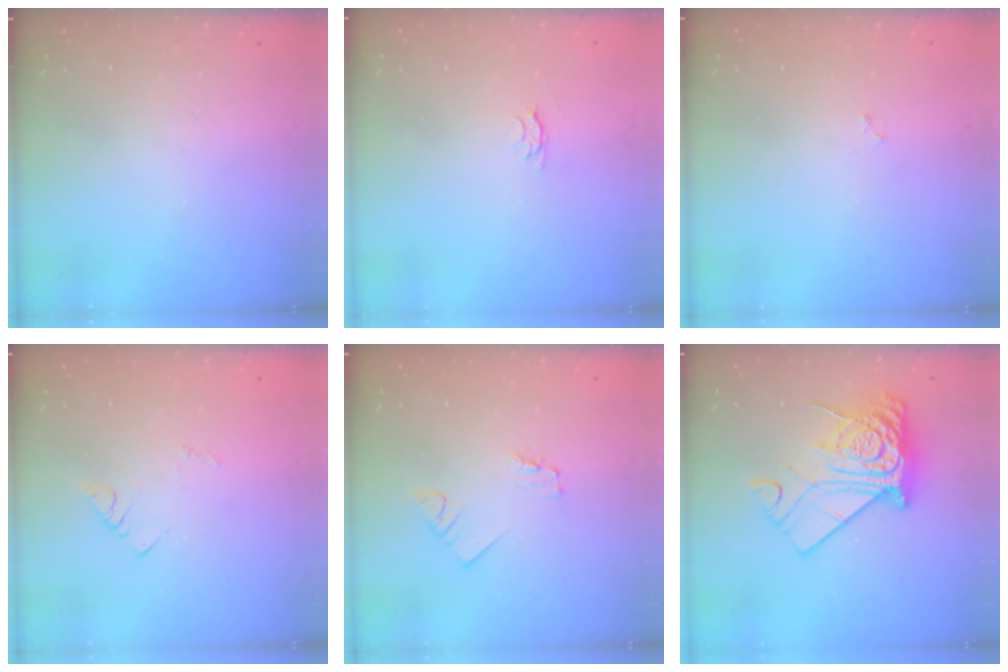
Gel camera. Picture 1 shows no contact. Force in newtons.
{"total": 3.3, "press": 3.2, "slide": 0.5}
{"total": 2.2, "press": 2.1, "slide": 0.3}
{"total": 3.7, "press": 3.7, "slide": 0.2}
{"total": 1.2, "press": 1.2, "slide": 0.0}
{"total": 15.6, "press": 15.5, "slide": 1.9}